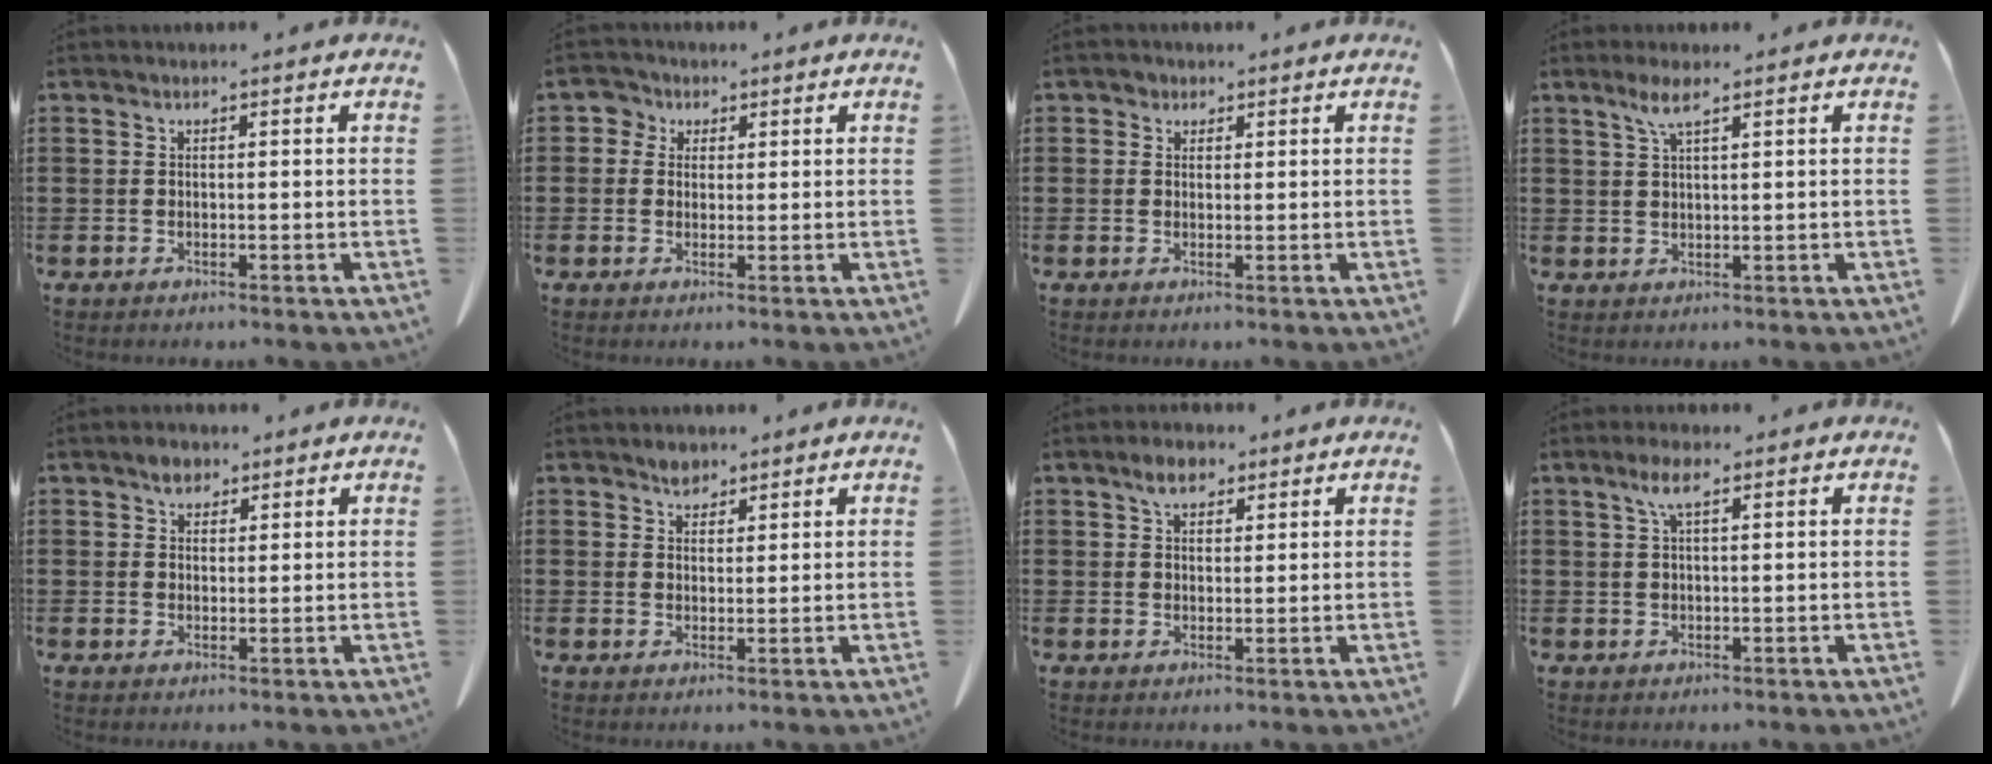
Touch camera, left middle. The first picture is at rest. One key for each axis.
{"total": 2.3, "fx": 1.1, "fy": 2.0, "fz": 0.5, "tx": -0.021, "ty": 0.009, "tz": 0.017}
{"total": 1.2, "fx": 0.7, "fy": 1.0, "fz": 0.2, "tx": -0.008, "ty": 0.005, "tz": 0.014}
{"total": 3.4, "fx": 2.1, "fy": 0.4, "fz": 2.7, "tx": -0.059, "ty": 0.002, "tz": 0.036}
{"total": 2.5, "fx": 1.8, "fy": 1.4, "fz": 0.9, "tx": -0.013, "ty": 0.000, "tz": 0.034}
{"total": 2.3, "fx": 1.9, "fy": 1.1, "fz": 0.5, "tx": -0.013, "ty": 0.002, "tz": 0.038}
{"total": 3.7, "fx": 2.7, "fy": 1.7, "fz": 2.0, "tx": -0.037, "ty": 0.005, "tz": 0.048}
{"total": 3.5, "fx": 1.7, "fy": 0.8, "fz": 3.0, "tx": -0.064, "ty": 0.007, "tz": 0.029}